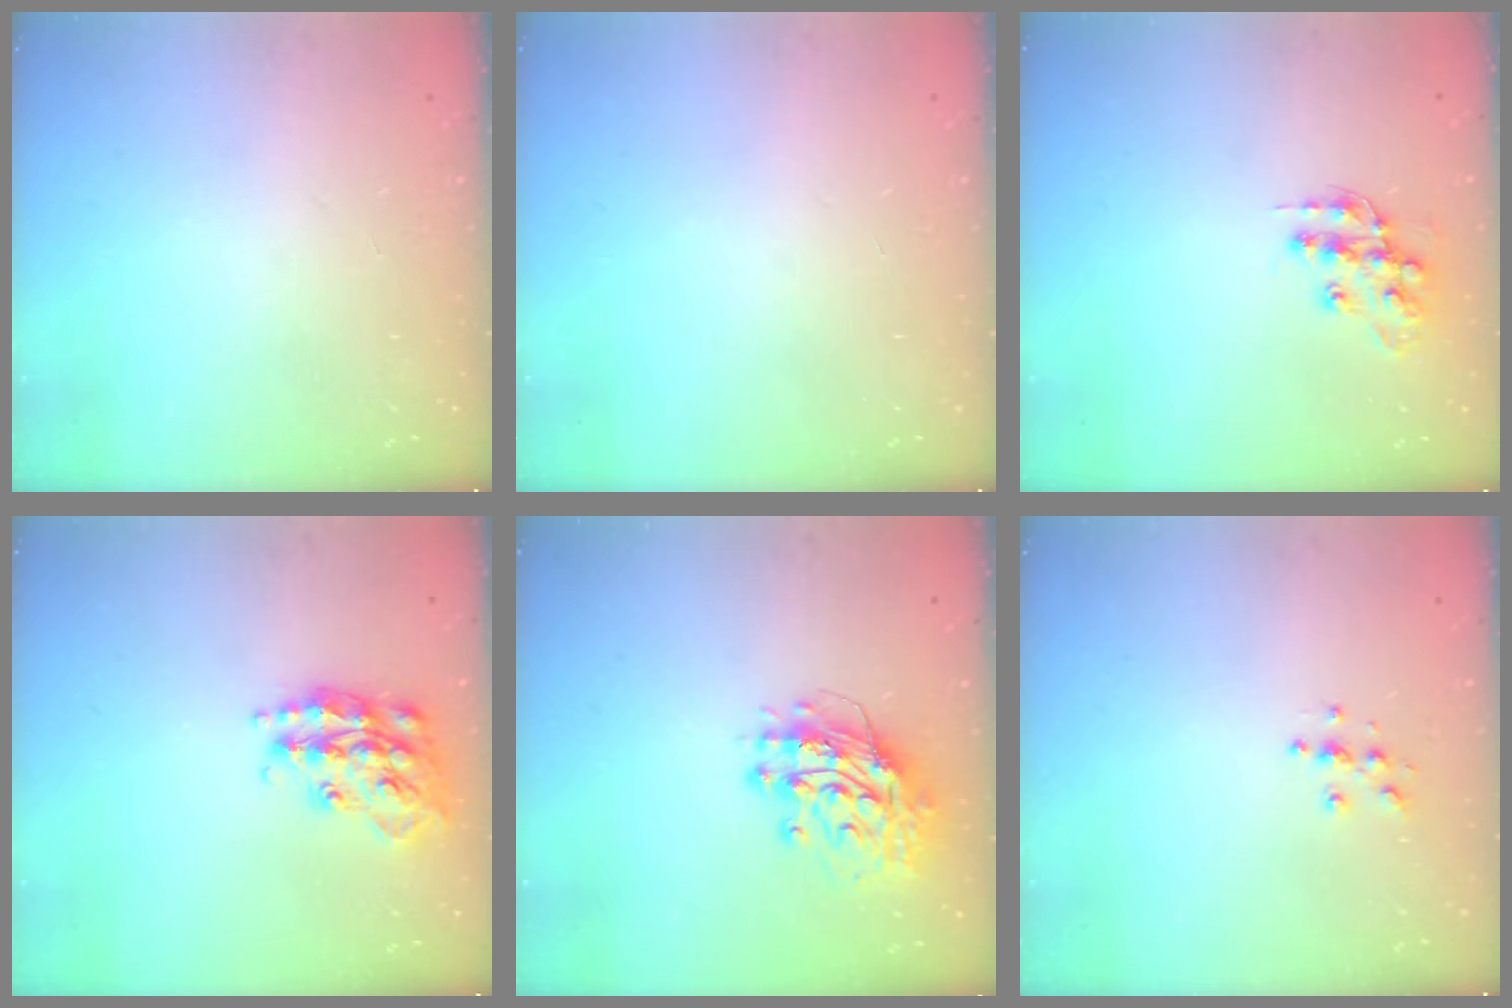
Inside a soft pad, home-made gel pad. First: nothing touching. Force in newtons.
{"total": 0.0}
{"total": 13.0, "press": 13.0, "slide": 1.0}
{"total": 18.2, "press": 18.2, "slide": 1.2}
{"total": 13.2, "press": 13.1, "slide": 1.2}
{"total": 5.0, "press": 5.0, "slide": 0.4}